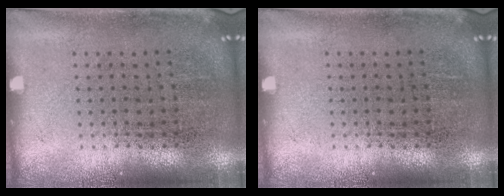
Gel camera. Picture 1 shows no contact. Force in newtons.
{"total": 0.0}